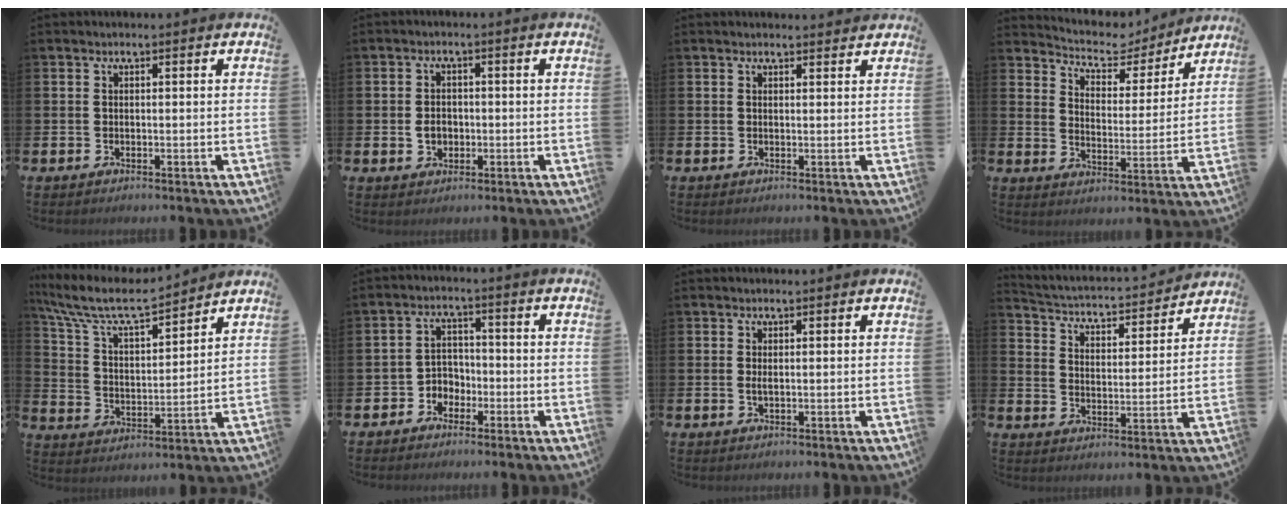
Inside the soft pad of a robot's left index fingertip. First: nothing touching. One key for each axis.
{"total": 2.6, "fx": -0.4, "fy": 2.1, "fz": 1.5, "tx": -0.010, "ty": -0.003, "tz": -0.014}
{"total": 0.9, "fx": 0.9, "fy": 0.1, "fz": 0.1, "tx": 0.008, "ty": -0.005, "tz": 0.014}
{"total": 5.5, "fx": 5.0, "fy": 2.2, "fz": 1.0, "tx": -0.043, "ty": -0.040, "tz": 0.079}
{"total": 8.6, "fx": 7.6, "fy": 1.9, "fz": 3.5, "tx": -0.104, "ty": -0.048, "tz": 0.129}
{"total": 3.1, "fx": -1.9, "fy": 2.4, "fz": 0.4, "tx": -0.022, "ty": 0.002, "tz": -0.047}
{"total": 0.7, "fx": 0.2, "fy": 0.1, "fz": 0.7, "tx": -0.008, "ty": -0.001, "tz": 0.001}
{"total": 3.6, "fx": 3.4, "fy": 1.0, "fz": 0.7, "tx": -0.039, "ty": -0.040, "tz": 0.048}